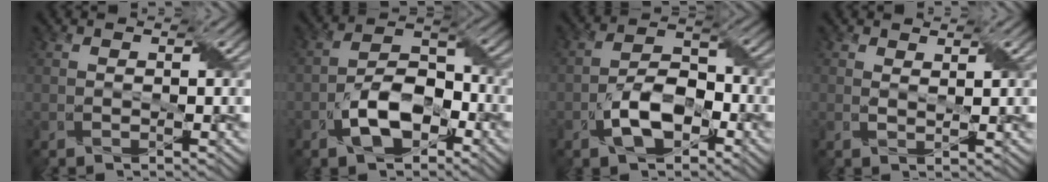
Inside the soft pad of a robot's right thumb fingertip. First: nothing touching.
{"total": 7.9, "force": [-3.8, 4.4, 5.4], "torque": [-0.095, 0.007, -0.075]}
{"total": 7.1, "force": [-3.4, 3.9, 4.9], "torque": [-0.084, 0.007, -0.066]}
{"total": 1.0, "force": [1.0, 0.0, -0.3], "torque": [-0.001, -0.006, 0.018]}